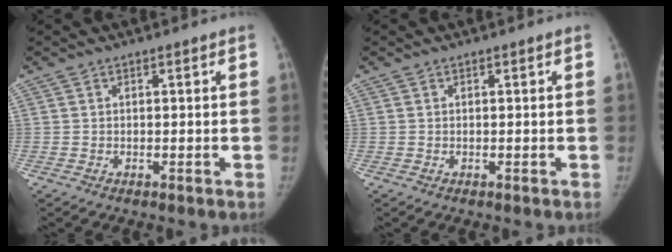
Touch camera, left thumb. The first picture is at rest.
{"total": 0.0}